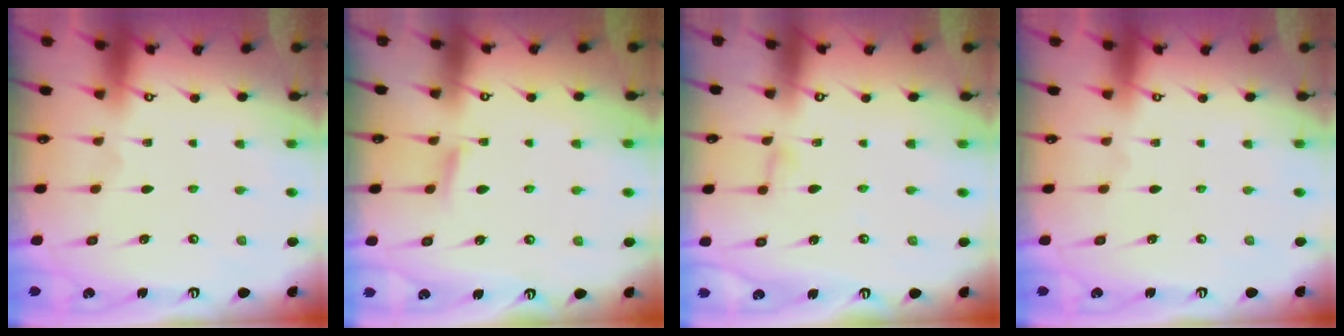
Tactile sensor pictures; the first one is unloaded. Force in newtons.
{"total": 4.0, "press": 4.0, "slide": 0.7}
{"total": 3.0, "press": 3.0, "slide": 0.3}
{"total": 0.0}